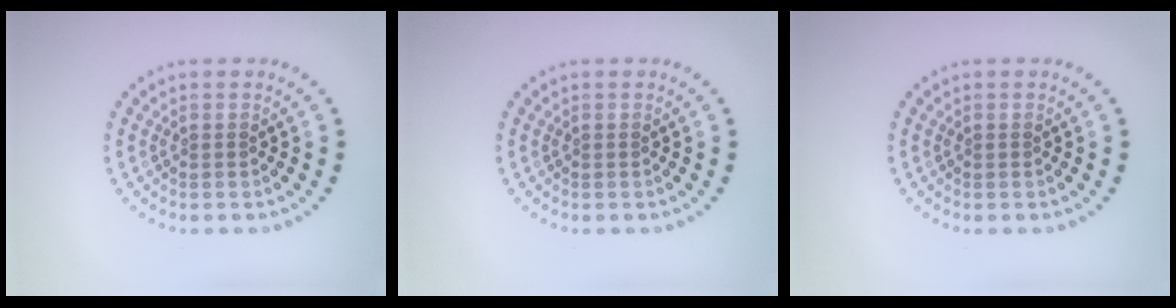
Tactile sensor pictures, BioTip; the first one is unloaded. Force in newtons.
{"total": 0.0}
{"total": 0.0}